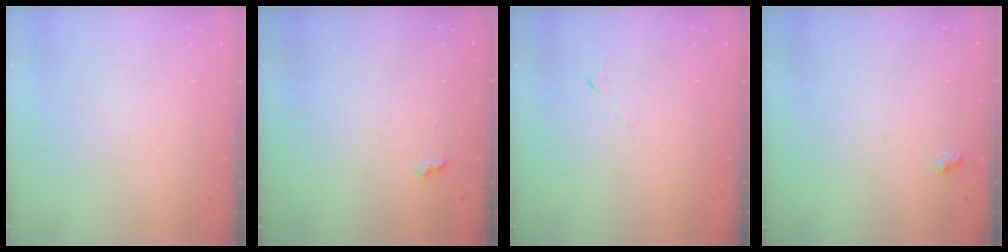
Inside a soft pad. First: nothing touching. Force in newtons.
{"total": 2.8, "press": 2.7, "slide": 0.5}
{"total": 5.9, "press": 5.8, "slide": 0.8}
{"total": 3.2, "press": 3.2, "slide": 0.6}